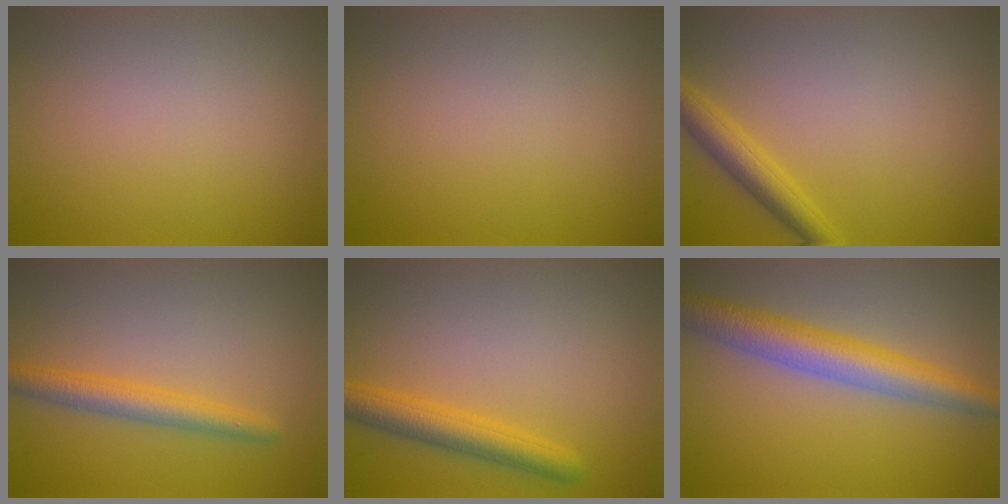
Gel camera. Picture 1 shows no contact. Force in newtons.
{"total": 0.0}
{"total": 3.0, "press": 3.0, "slide": 0.2}
{"total": 3.2, "press": 3.2, "slide": 0.1}
{"total": 3.7, "press": 3.7, "slide": 0.2}
{"total": 5.7, "press": 5.7, "slide": 0.1}